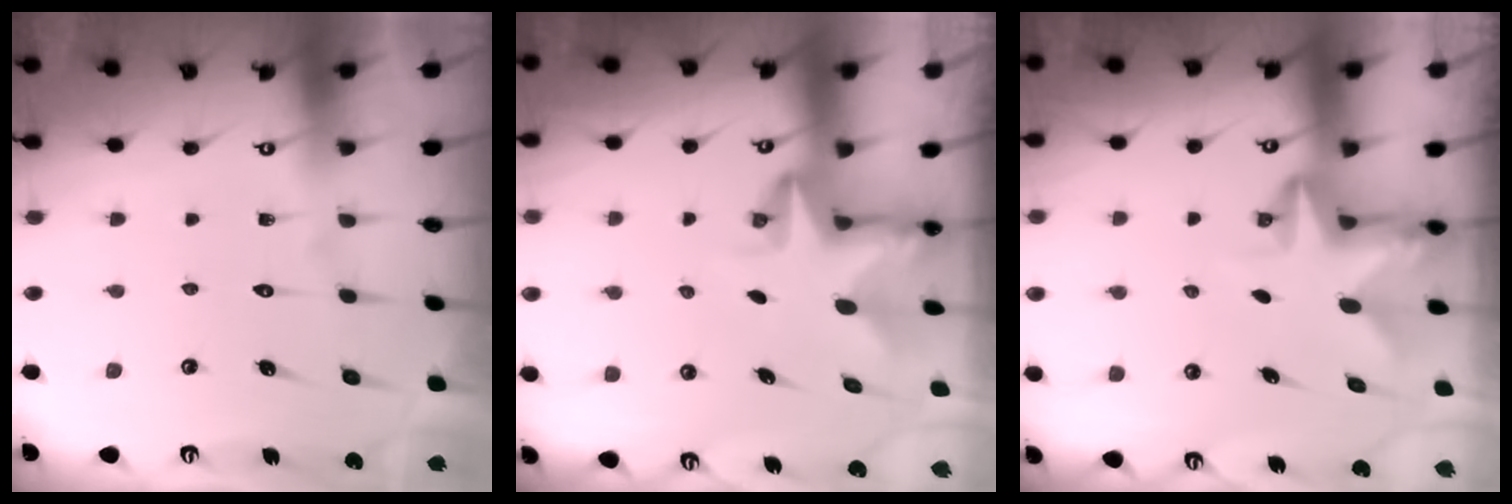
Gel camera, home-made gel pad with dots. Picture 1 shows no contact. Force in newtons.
{"total": 3.2, "press": 3.2, "slide": 0.2}
{"total": 2.9, "press": 2.8, "slide": 0.5}